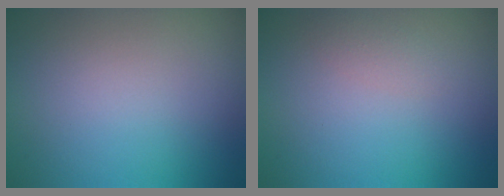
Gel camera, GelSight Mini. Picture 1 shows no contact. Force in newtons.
{"total": 1.0, "press": 1.0, "slide": 0.0}